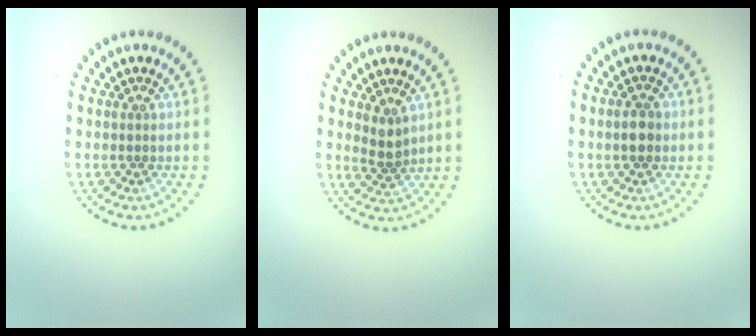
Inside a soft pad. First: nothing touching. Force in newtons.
{"total": 1.9, "press": 1.5, "slide": 1.1}
{"total": 1.9, "press": 1.9, "slide": 0.1}